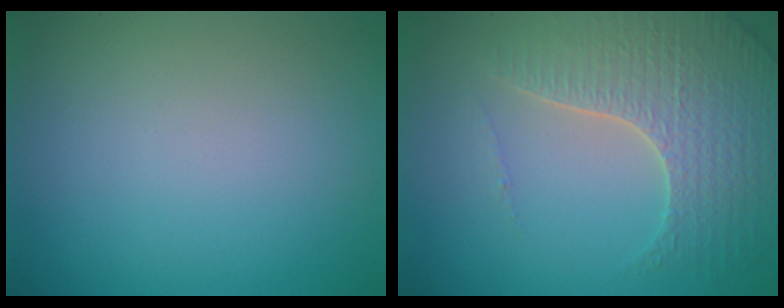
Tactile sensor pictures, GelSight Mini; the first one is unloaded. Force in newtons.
{"total": 5.0, "press": 4.4, "slide": 2.3}